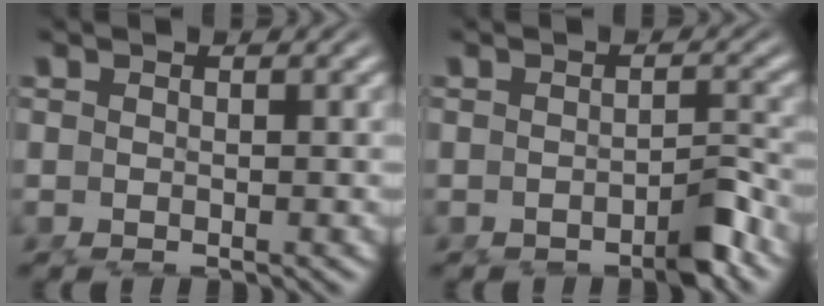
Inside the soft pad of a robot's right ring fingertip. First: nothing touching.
{"total": 2.0, "force": [-1.6, -0.2, 1.2], "torque": [-0.013, -0.003, -0.028]}